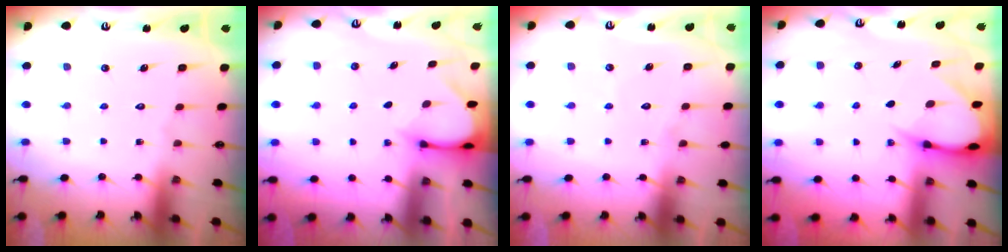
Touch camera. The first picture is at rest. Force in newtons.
{"total": 3.3, "press": 3.3, "slide": 0.3}
{"total": 2.7, "press": 2.7, "slide": 0.3}
{"total": 6.0, "press": 6.0, "slide": 0.8}